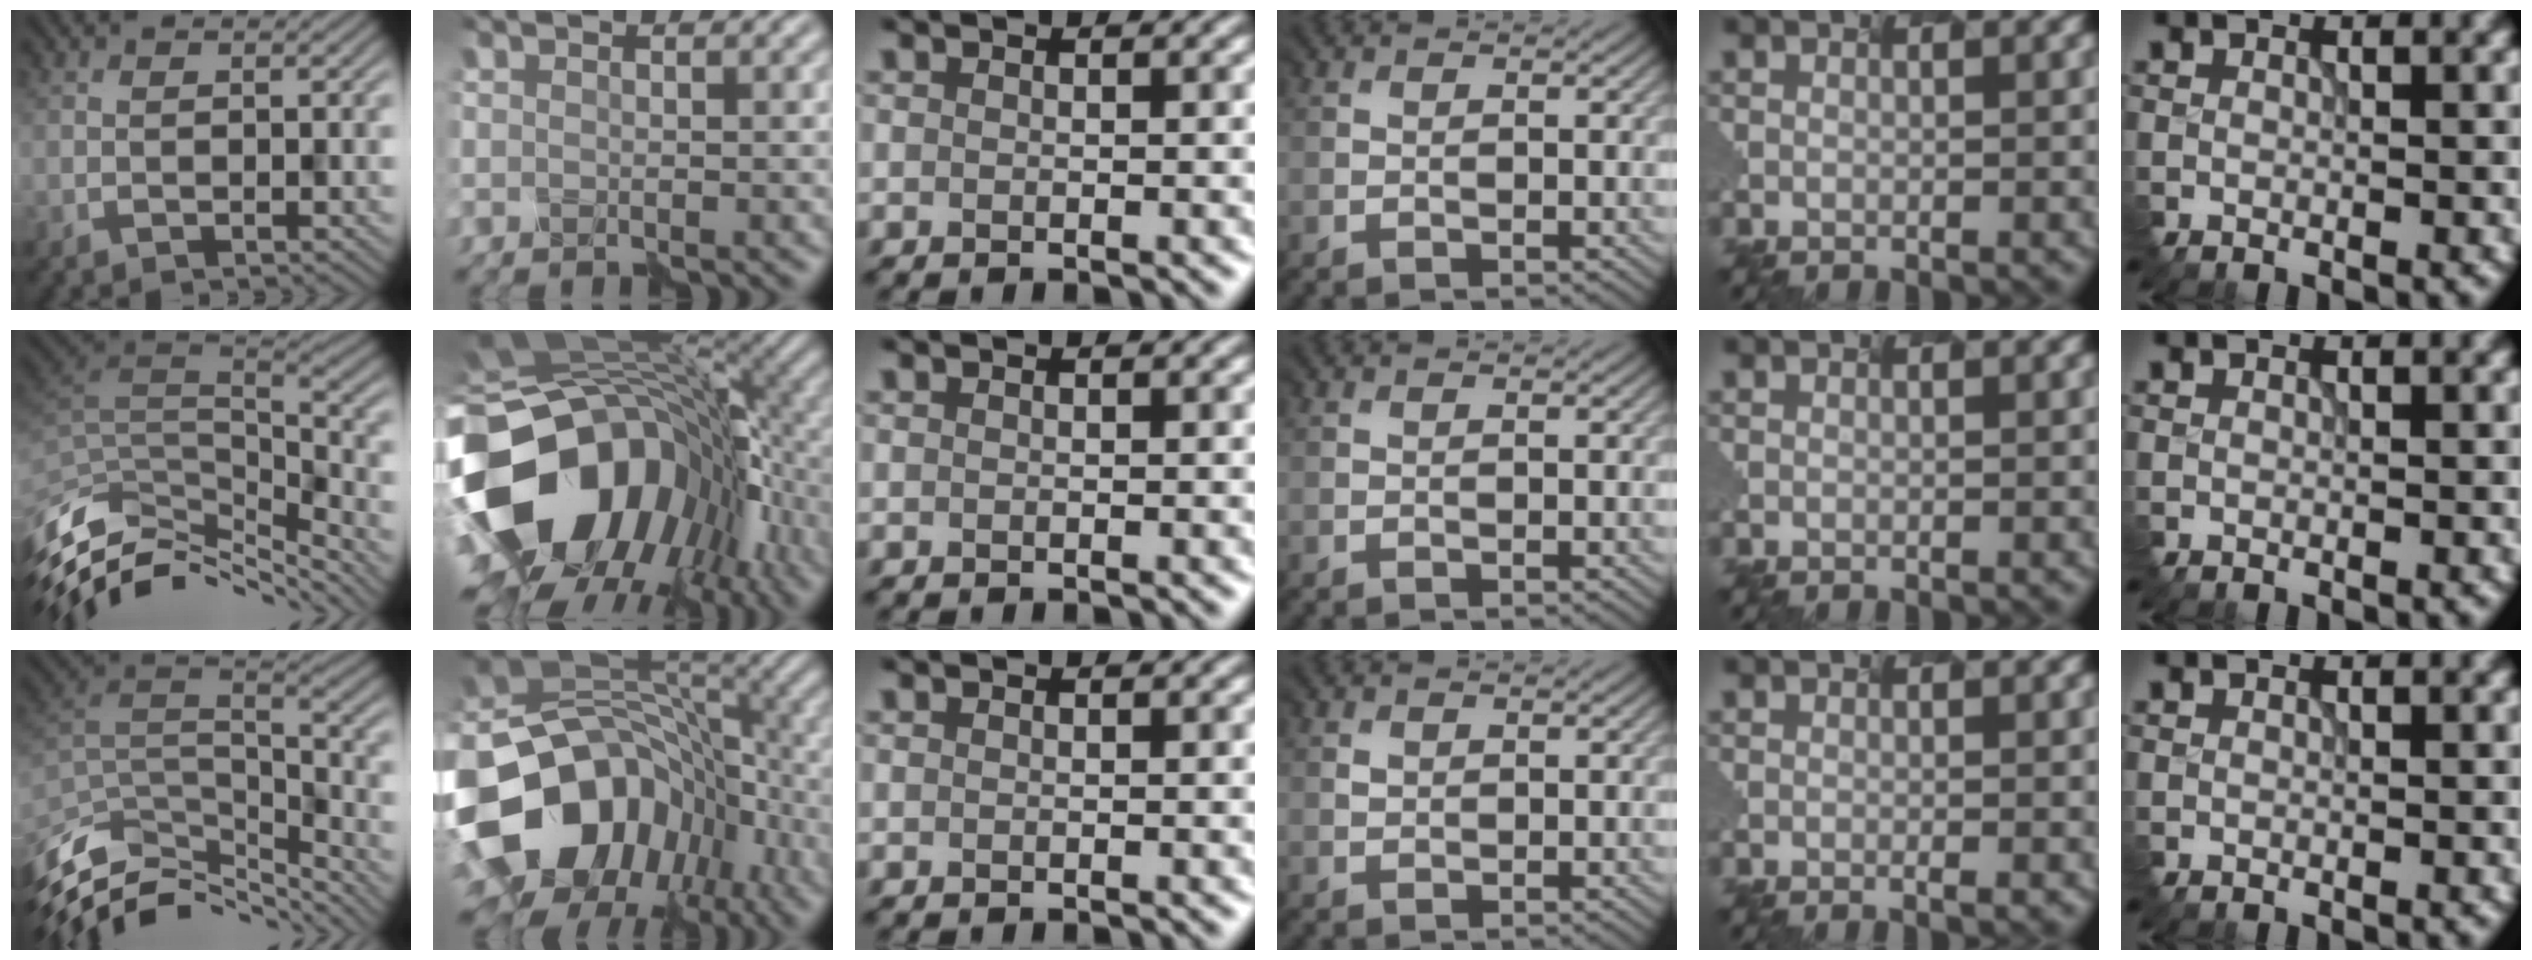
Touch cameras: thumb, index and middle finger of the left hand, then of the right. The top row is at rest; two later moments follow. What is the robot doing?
{"motion": "disassemble", "object": "puzzle pieces"}